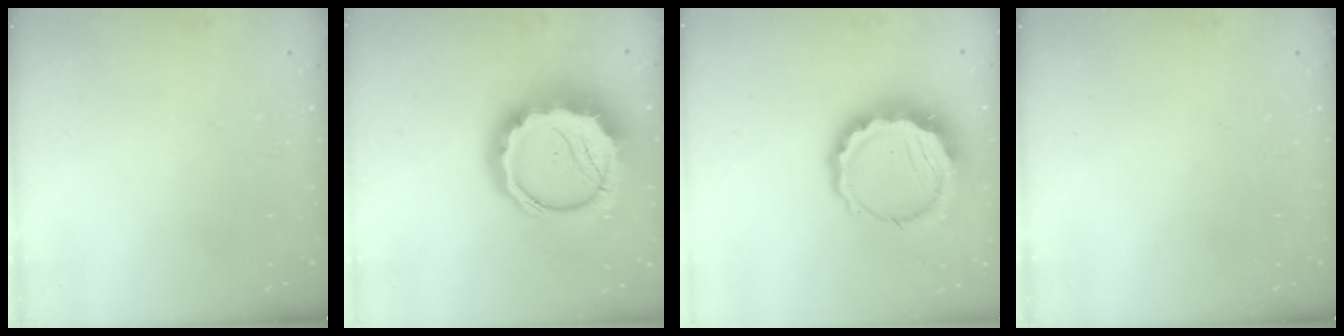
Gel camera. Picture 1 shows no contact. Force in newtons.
{"total": 18.5, "press": 18.2, "slide": 3.7}
{"total": 12.0, "press": 11.7, "slide": 2.7}
{"total": 0.0}